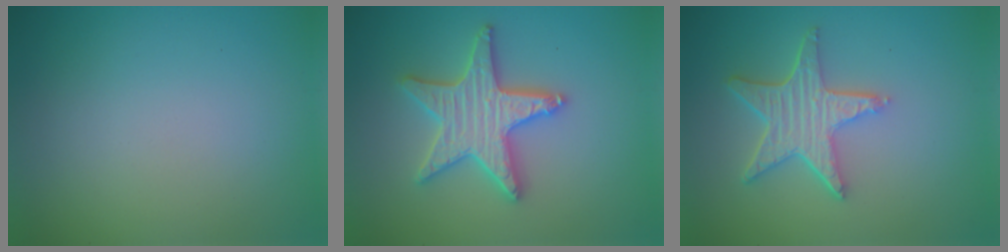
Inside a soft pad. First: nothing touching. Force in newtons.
{"total": 5.2, "press": 5.1, "slide": 0.8}
{"total": 5.1, "press": 4.1, "slide": 3.1}